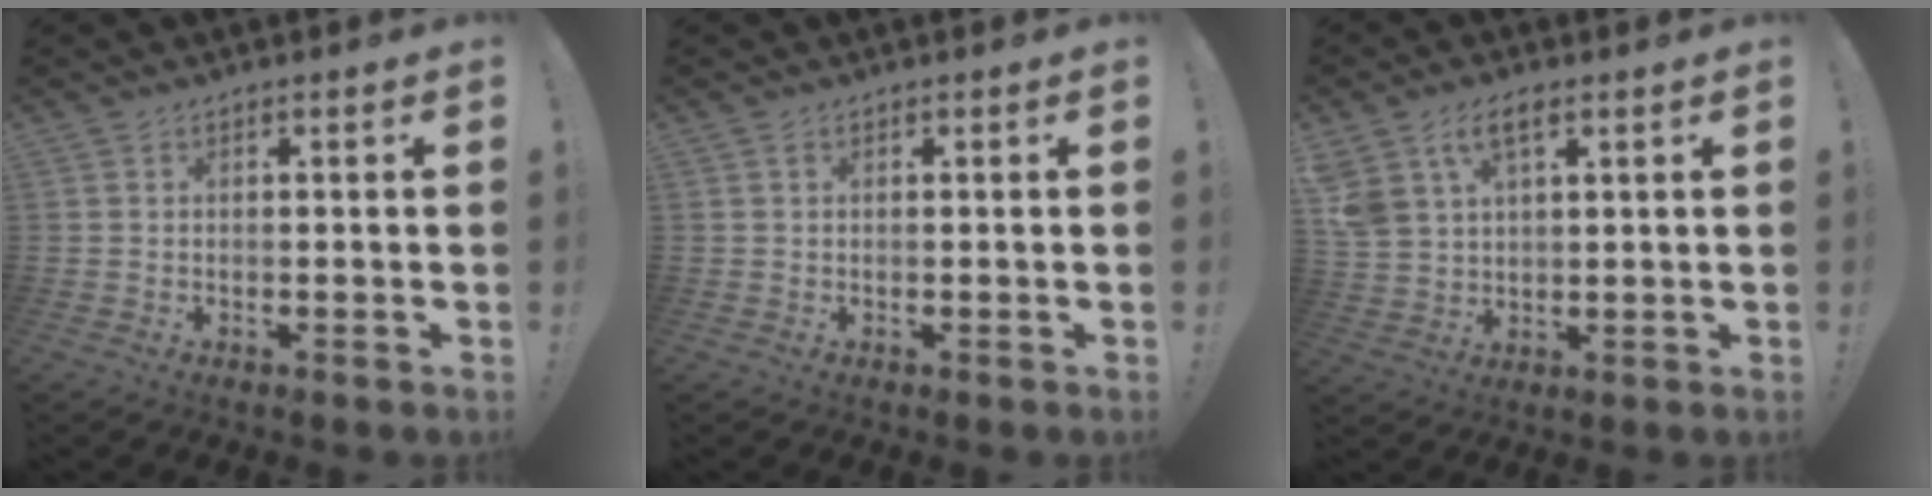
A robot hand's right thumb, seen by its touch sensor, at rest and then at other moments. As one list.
[{"total": 0.7, "force": [0.3, 0.4, 0.5], "torque": [-0.005, 0.000, 0.003]}, {"total": 8.8, "force": [4.5, 5.1, 5.6], "torque": [-0.107, -0.006, 0.087]}]